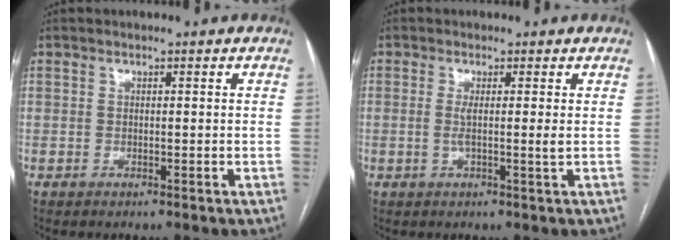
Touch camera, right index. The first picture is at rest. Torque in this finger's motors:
{"motor_torque": [0.01, -0.08, 0.12, 0.02]}